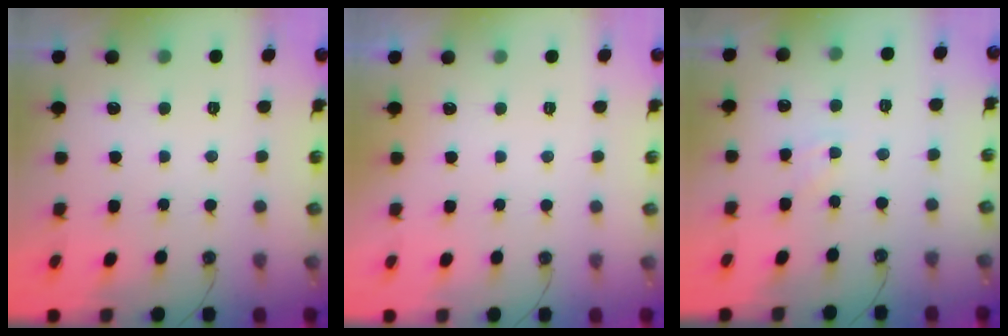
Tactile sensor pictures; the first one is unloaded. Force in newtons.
{"total": 0.0}
{"total": 2.8, "press": 2.8, "slide": 0.4}